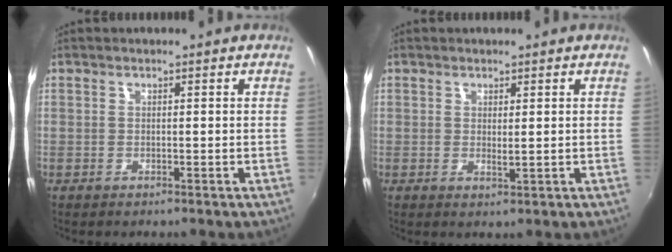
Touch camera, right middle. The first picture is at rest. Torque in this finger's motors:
{"motor_torque": [-0.09, -0.05, 0.00, 0.05]}